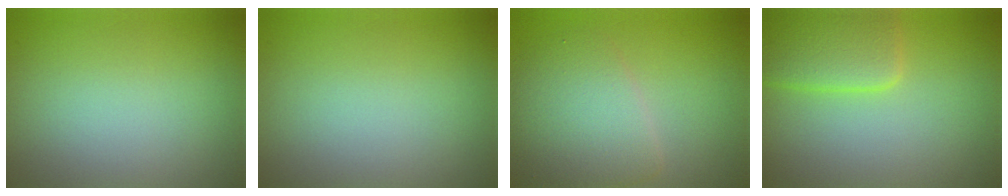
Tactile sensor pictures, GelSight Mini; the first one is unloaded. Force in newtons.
{"total": 0.0}
{"total": 5.0, "press": 5.0, "slide": 0.1}
{"total": 4.5, "press": 4.5, "slide": 0.1}